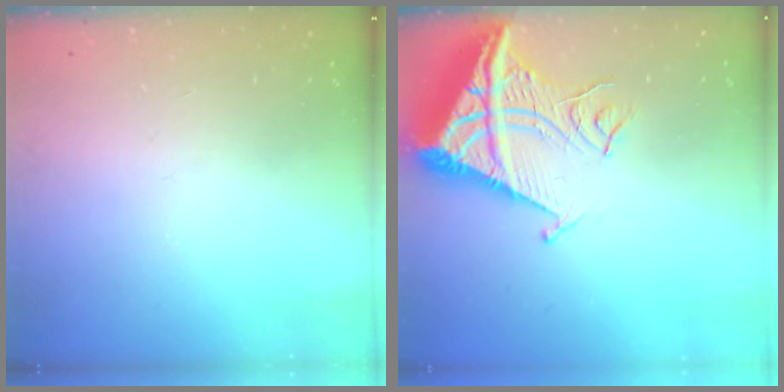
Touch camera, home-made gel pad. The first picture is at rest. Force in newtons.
{"total": 11.9, "press": 11.8, "slide": 1.2}